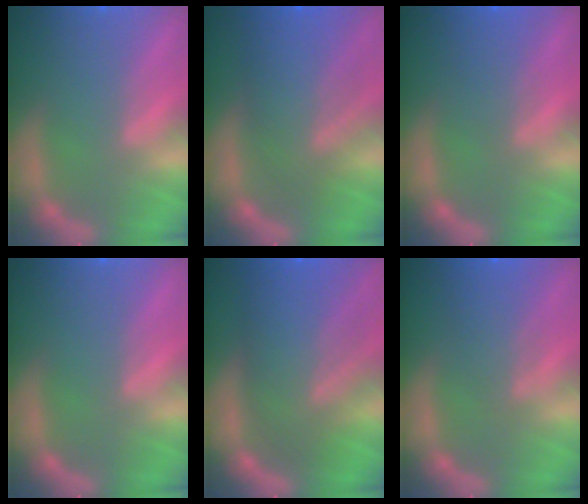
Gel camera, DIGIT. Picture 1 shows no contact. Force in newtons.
{"total": 8.0}
{"total": 2.5}
{"total": 0.0}
{"total": 9.5}
{"total": 3.6}